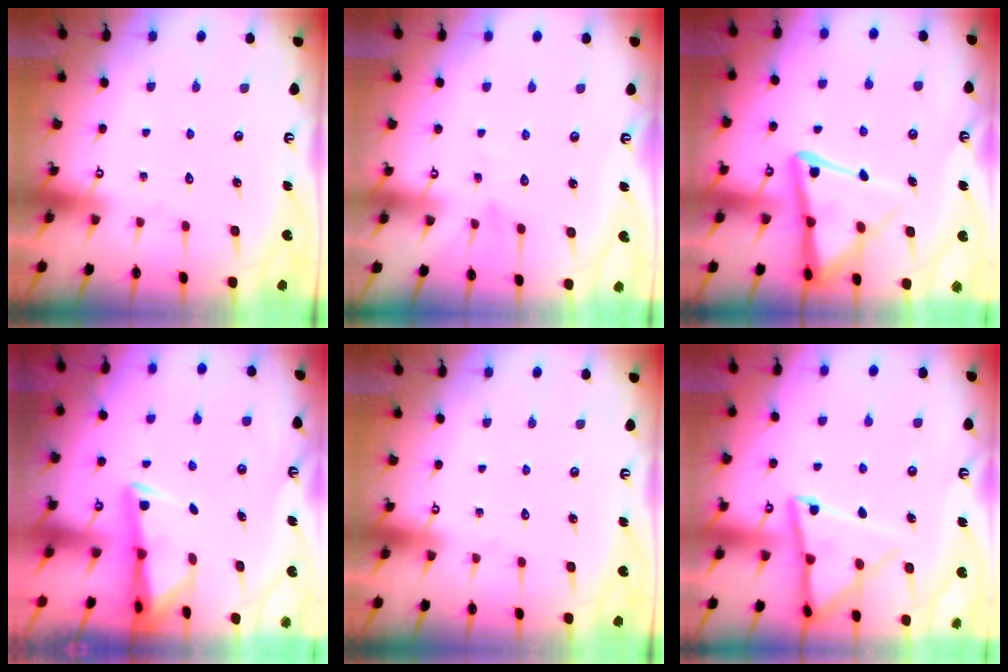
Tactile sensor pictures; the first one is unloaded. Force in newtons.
{"total": 2.8, "press": 2.8, "slide": 0.3}
{"total": 13.8, "press": 13.7, "slide": 1.5}
{"total": 2.9, "press": 2.8, "slide": 0.4}
{"total": 0.0}
{"total": 12.4, "press": 12.3, "slide": 1.2}